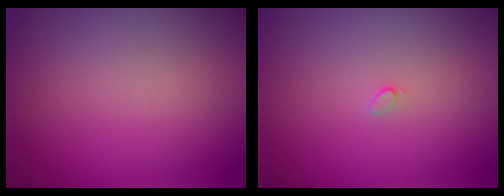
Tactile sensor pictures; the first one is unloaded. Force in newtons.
{"total": 0.6, "press": 0.6, "slide": 0.1}